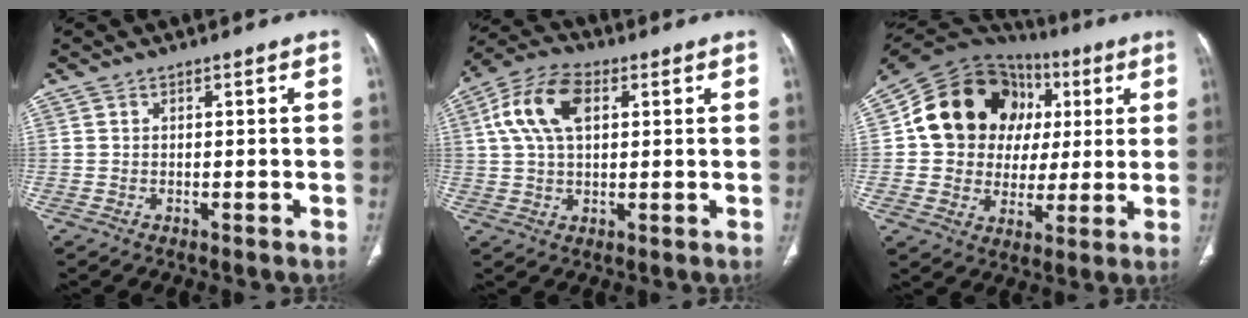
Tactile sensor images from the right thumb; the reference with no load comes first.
{"total": 11.4, "force": [3.3, 6.6, 8.7], "torque": [-0.172, 0.018, 0.056]}
{"total": 21.6, "force": [5.1, 17.9, 11.0], "torque": [-0.131, 0.035, 0.094]}